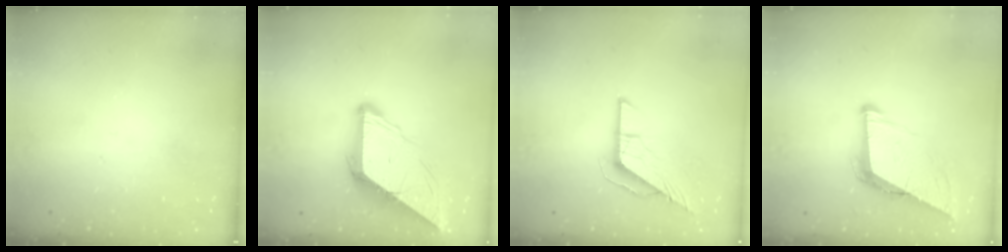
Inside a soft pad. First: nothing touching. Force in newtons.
{"total": 10.3, "press": 10.3, "slide": 1.1}
{"total": 9.4, "press": 9.4, "slide": 0.9}
{"total": 8.7, "press": 8.4, "slide": 2.4}